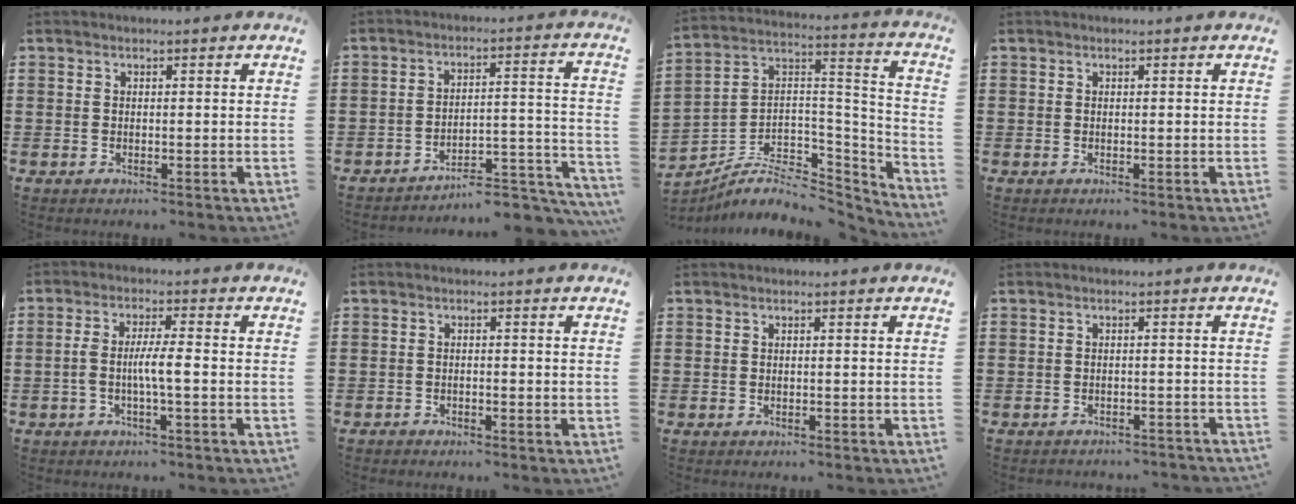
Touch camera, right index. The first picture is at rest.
{"total": 6.9, "force": [-6.5, 1.0, 2.1], "torque": [-0.026, 0.011, -0.126]}
{"total": 7.1, "force": [-4.3, 4.3, 3.6], "torque": [-0.081, 0.000, -0.082]}
{"total": 0.0}
{"total": 4.5, "force": [-1.0, 0.3, 4.3], "torque": [-0.085, -0.003, -0.023]}
{"total": 0.9, "force": [-0.8, 0.4, 0.1], "torque": [-0.007, -0.002, -0.015]}
{"total": 0.0}
{"total": 1.5, "force": [-1.5, 0.2, 0.1], "torque": [-0.008, 0.001, -0.033]}